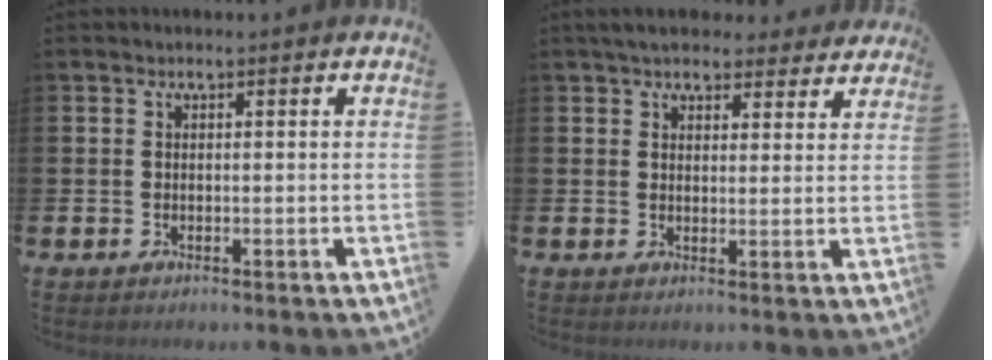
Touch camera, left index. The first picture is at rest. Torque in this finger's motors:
{"motor_torque": [1.15, -0.99, 0.47, 0.21]}